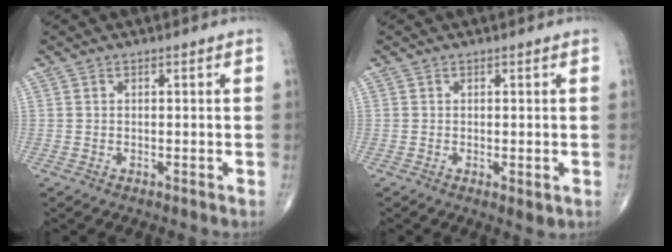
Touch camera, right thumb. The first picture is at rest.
{"total": 1.8, "force": [-0.4, 0.7, 1.6], "torque": [-0.027, -0.007, -0.002]}